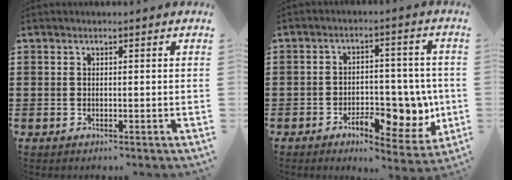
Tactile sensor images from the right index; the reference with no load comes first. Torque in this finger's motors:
{"motor_torque": [1.17, -0.97, 0.69, 0.10]}